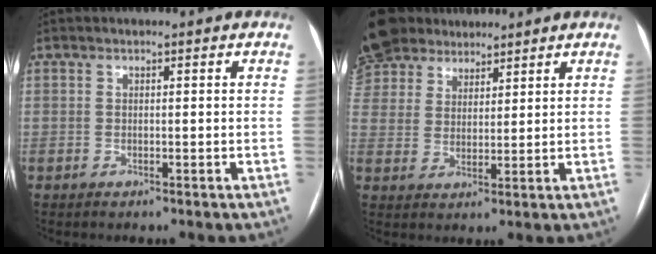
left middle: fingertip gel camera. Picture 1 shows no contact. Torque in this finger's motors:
{"motor_torque": [0.39, -0.32, 1.05, 0.21]}